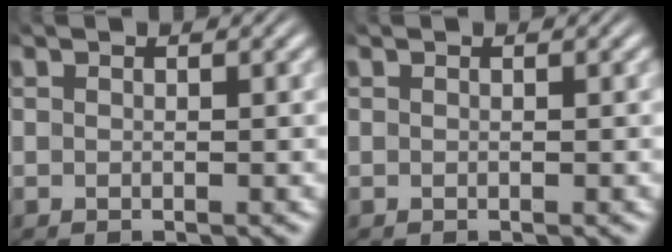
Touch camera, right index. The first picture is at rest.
{"total": 0.0}